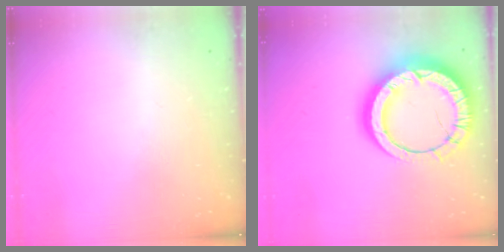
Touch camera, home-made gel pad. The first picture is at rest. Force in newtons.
{"total": 19.9, "press": 19.8, "slide": 2.0}